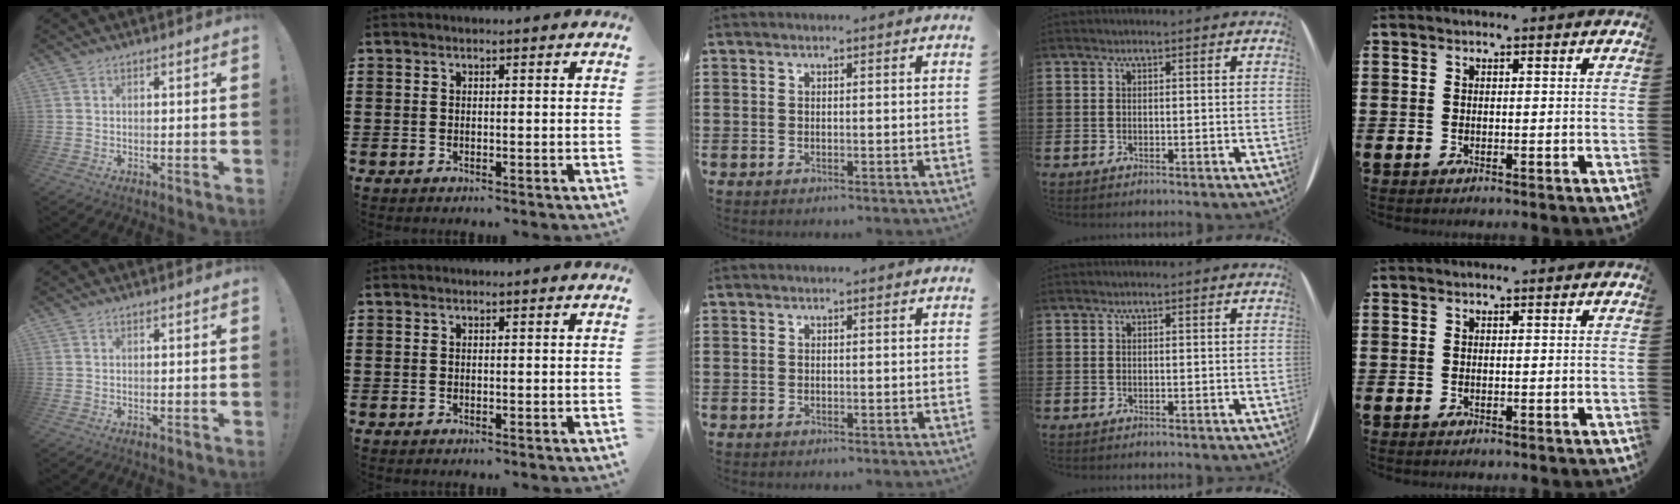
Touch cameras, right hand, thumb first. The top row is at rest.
{}